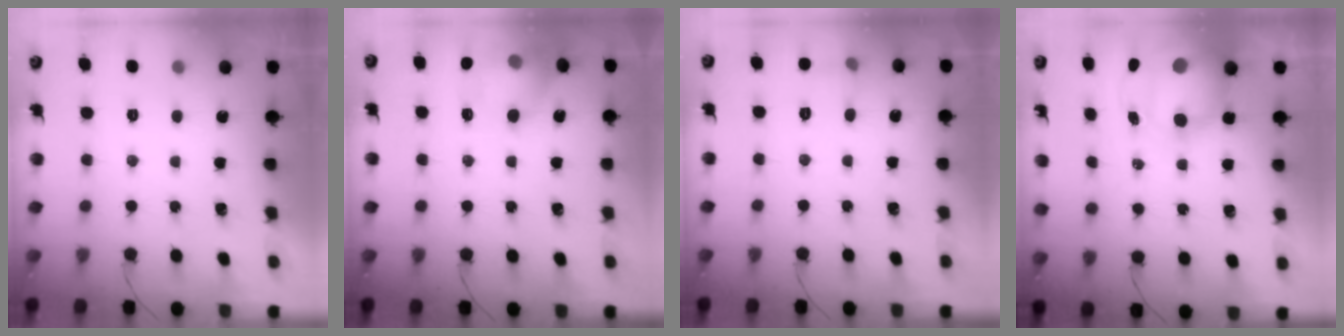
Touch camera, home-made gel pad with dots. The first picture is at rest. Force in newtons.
{"total": 13.7, "press": 13.7, "slide": 1.2}
{"total": 5.5, "press": 5.1, "slide": 1.8}
{"total": 13.2, "press": 12.8, "slide": 3.4}